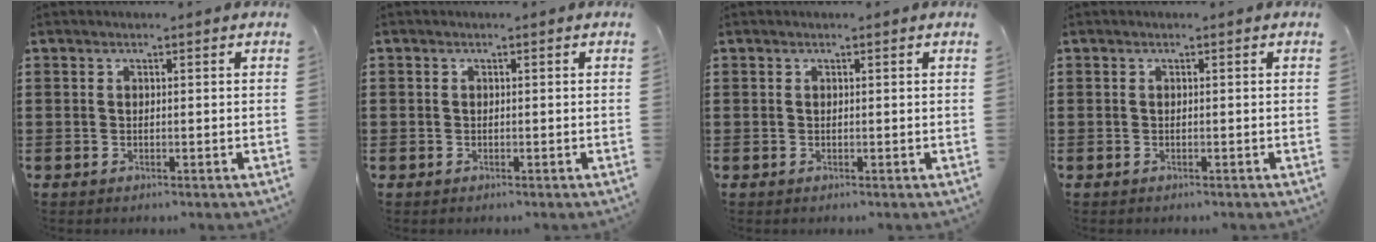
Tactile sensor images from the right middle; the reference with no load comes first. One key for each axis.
{"total": 0.8, "fx": -0.2, "fy": 0.7, "fz": 0.1, "tx": -0.002, "ty": 0.003, "tz": -0.005}
{"total": 0.0}
{"total": 0.0}